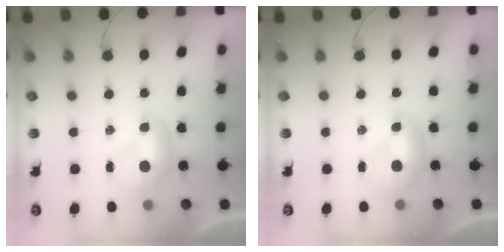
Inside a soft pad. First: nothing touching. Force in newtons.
{"total": 0.0}